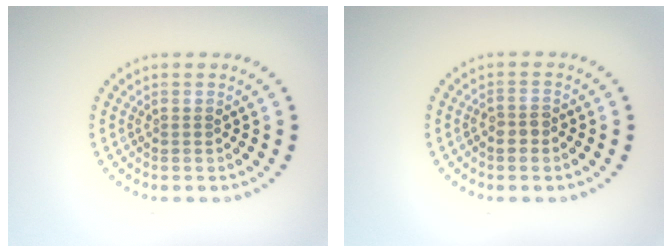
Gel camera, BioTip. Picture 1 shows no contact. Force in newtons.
{"total": 1.6, "press": 1.4, "slide": 0.8}